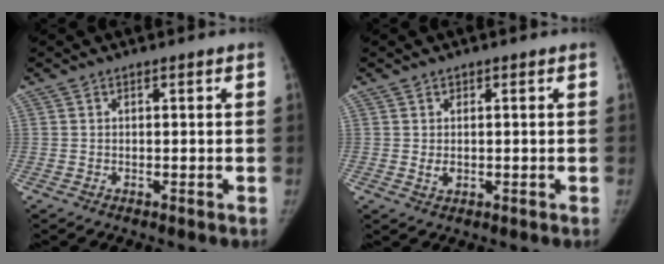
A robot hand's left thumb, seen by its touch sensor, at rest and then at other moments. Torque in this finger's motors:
{"motor_torque": [-0.04, 0.05, 0.09, -0.04, -0.01]}